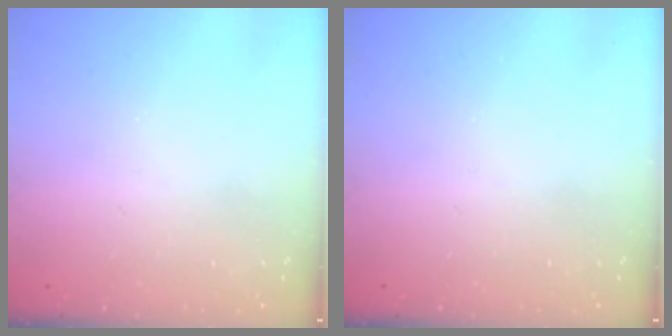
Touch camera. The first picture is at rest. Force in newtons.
{"total": 0.0}